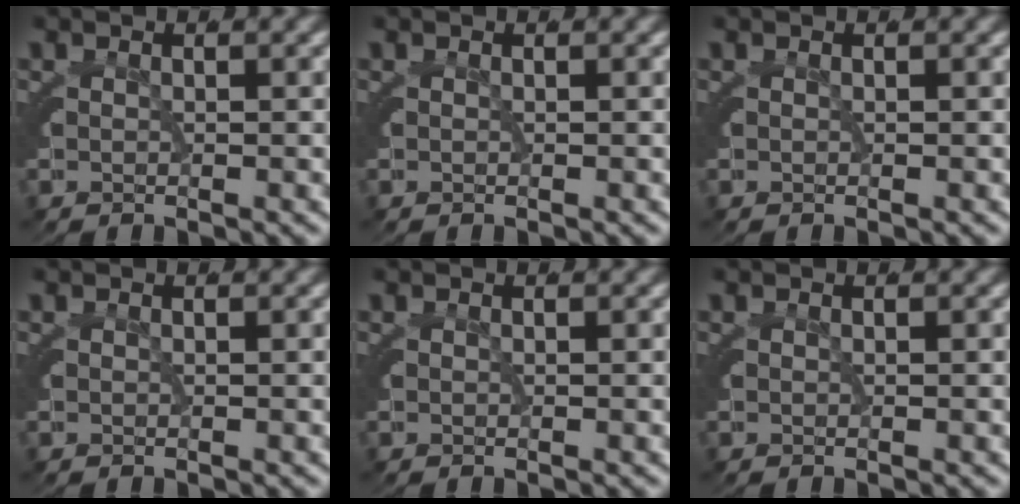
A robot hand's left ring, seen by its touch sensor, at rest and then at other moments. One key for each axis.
{"total": 0.0}
{"total": 0.0}
{"total": 0.0}
{"total": 0.0}
{"total": 0.0}